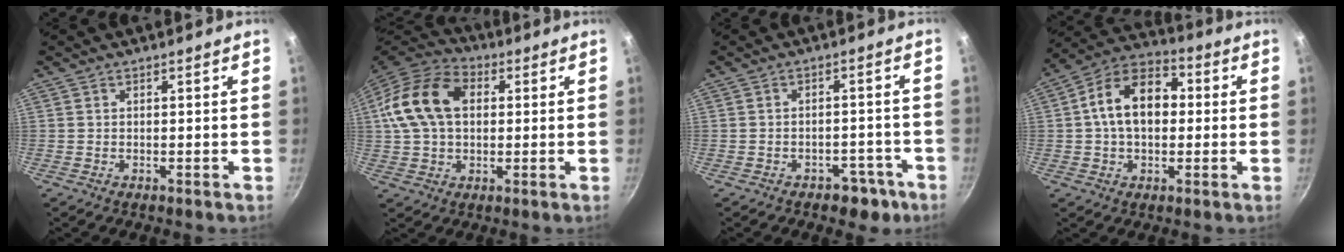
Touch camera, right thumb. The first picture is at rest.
{"total": 16.2, "force": [2.8, 11.2, 11.4], "torque": [-0.197, 0.026, 0.037]}
{"total": 5.1, "force": [-3.1, 3.4, 2.2], "torque": [0.003, 0.037, -0.020]}
{"total": 14.0, "force": [1.1, 9.5, 10.3], "torque": [-0.138, 0.032, -0.001]}